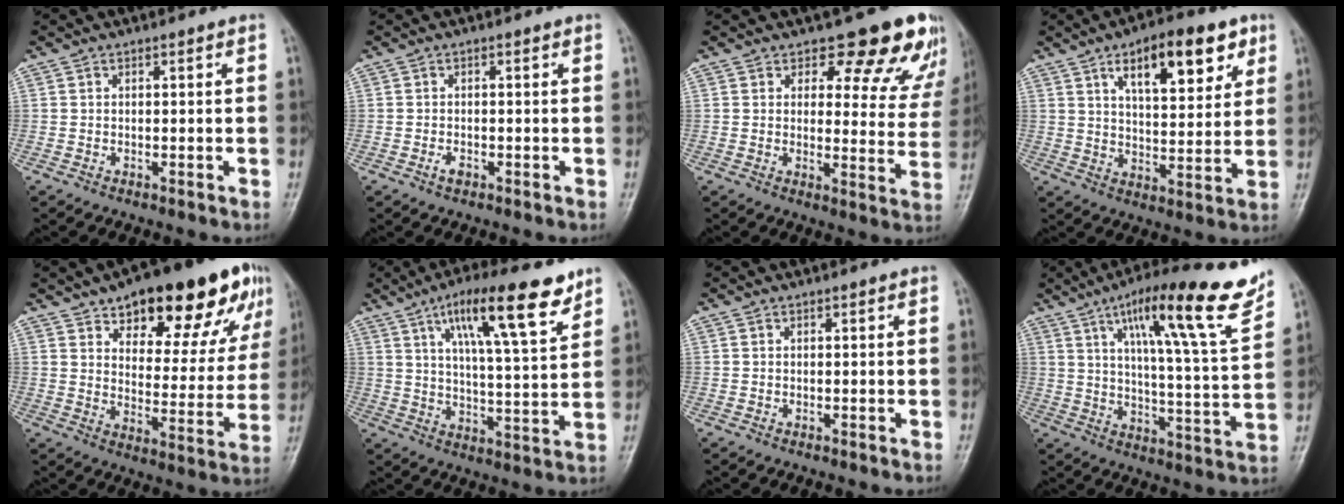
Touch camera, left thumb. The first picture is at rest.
{"total": 1.3, "force": [-0.6, 0.7, 0.8], "torque": [-0.014, 0.002, -0.011]}
{"total": 13.6, "force": [10.9, 6.1, 5.4], "torque": [-0.004, -0.070, 0.106]}
{"total": 15.1, "force": [7.5, 6.4, 11.5], "torque": [-0.131, -0.025, 0.112]}
{"total": 22.1, "force": [13.5, 9.2, 14.9], "torque": [-0.149, -0.034, 0.194]}
{"total": 16.0, "force": [9.2, 3.5, 12.5], "torque": [-0.186, -0.034, 0.151]}
{"total": 0.0}
{"total": 20.5, "force": [12.6, 2.3, 16.0], "torque": [-0.217, -0.052, 0.189]}